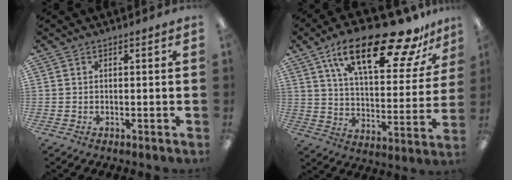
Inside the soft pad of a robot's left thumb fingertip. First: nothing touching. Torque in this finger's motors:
{"motor_torque": [0.47, 0.53, 1.56, -1.21, 0.37]}